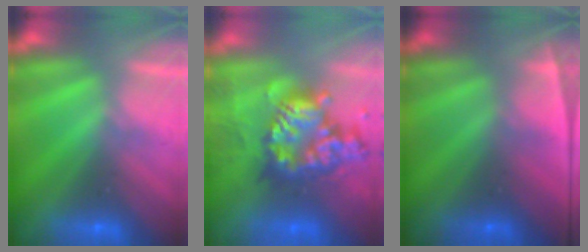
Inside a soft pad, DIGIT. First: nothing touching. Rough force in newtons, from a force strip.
{"total": 8.0}
{"total": 2.8}